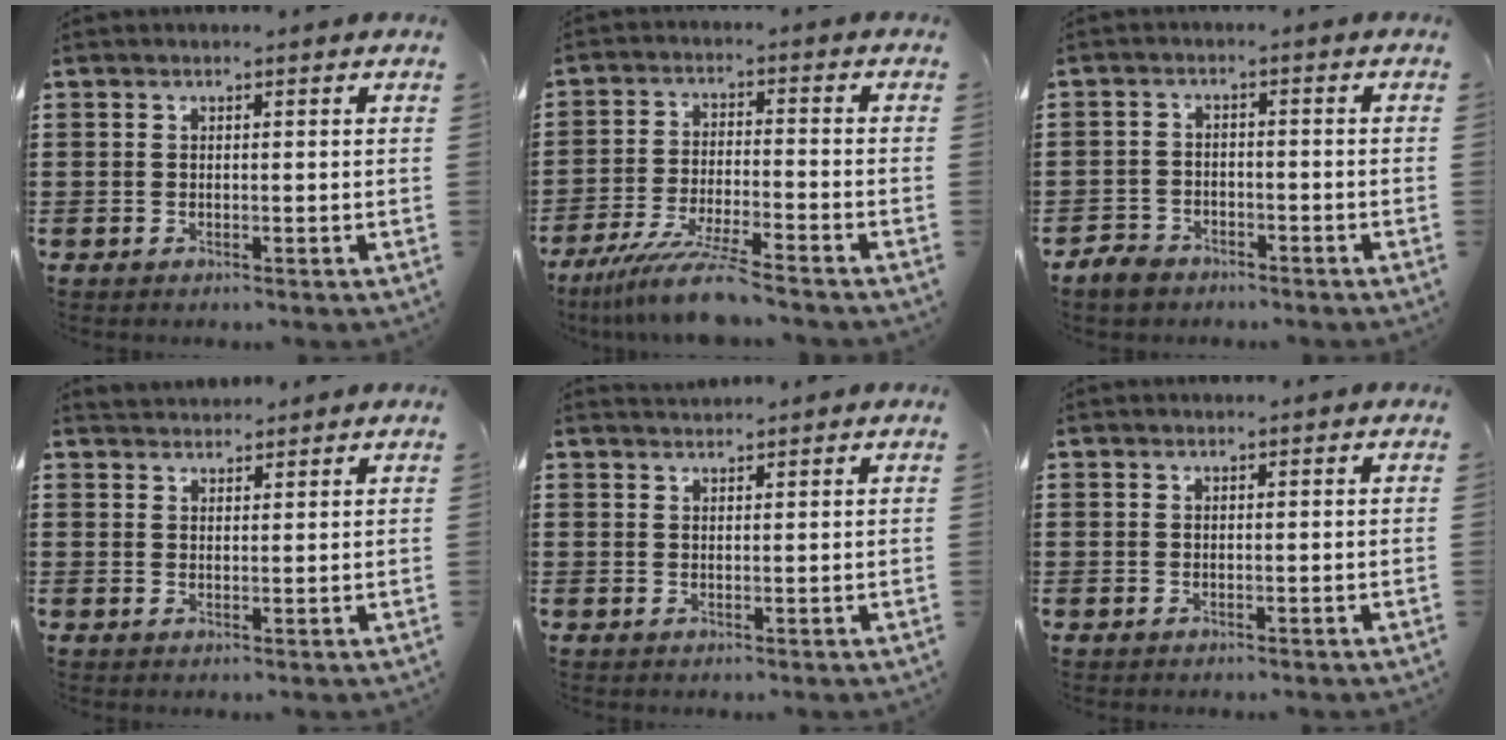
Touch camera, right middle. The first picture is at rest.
{"total": 8.9, "force": [-7.4, -0.2, 5.0], "torque": [-0.104, -0.011, -0.142]}
{"total": 2.9, "force": [-2.7, 1.0, 0.3], "torque": [-0.020, 0.001, -0.058]}
{"total": 2.0, "force": [2.0, 0.4, -0.3], "torque": [0.009, 0.000, 0.037]}
{"total": 1.3, "force": [1.3, 0.2, 0.0], "torque": [-0.003, 0.001, 0.024]}
{"total": 0.0}